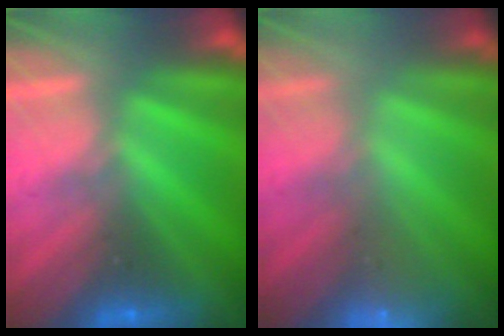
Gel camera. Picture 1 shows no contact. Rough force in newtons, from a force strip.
{"total": 2.3}